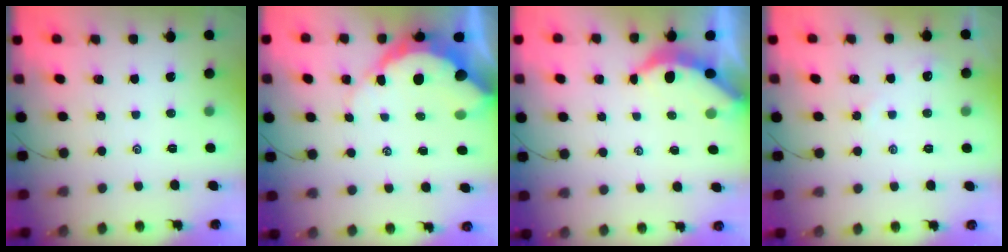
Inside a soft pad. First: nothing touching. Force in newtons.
{"total": 10.6, "press": 10.5, "slide": 1.2}
{"total": 3.9, "press": 3.8, "slide": 0.5}
{"total": 2.4, "press": 2.4, "slide": 0.4}